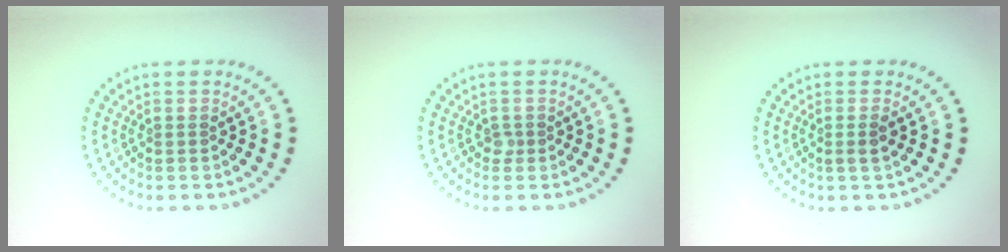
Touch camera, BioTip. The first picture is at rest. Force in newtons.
{"total": 0.8, "press": 0.6, "slide": 0.5}
{"total": 1.3, "press": 1.1, "slide": 0.6}